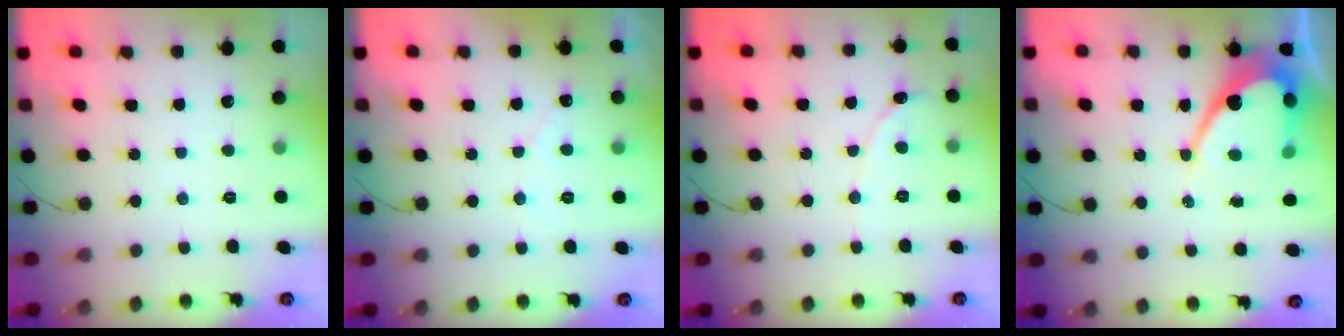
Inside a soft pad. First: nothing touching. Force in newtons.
{"total": 2.8, "press": 2.8, "slide": 0.2}
{"total": 1.1, "press": 1.1, "slide": 0.1}
{"total": 13.5, "press": 13.5, "slide": 1.1}